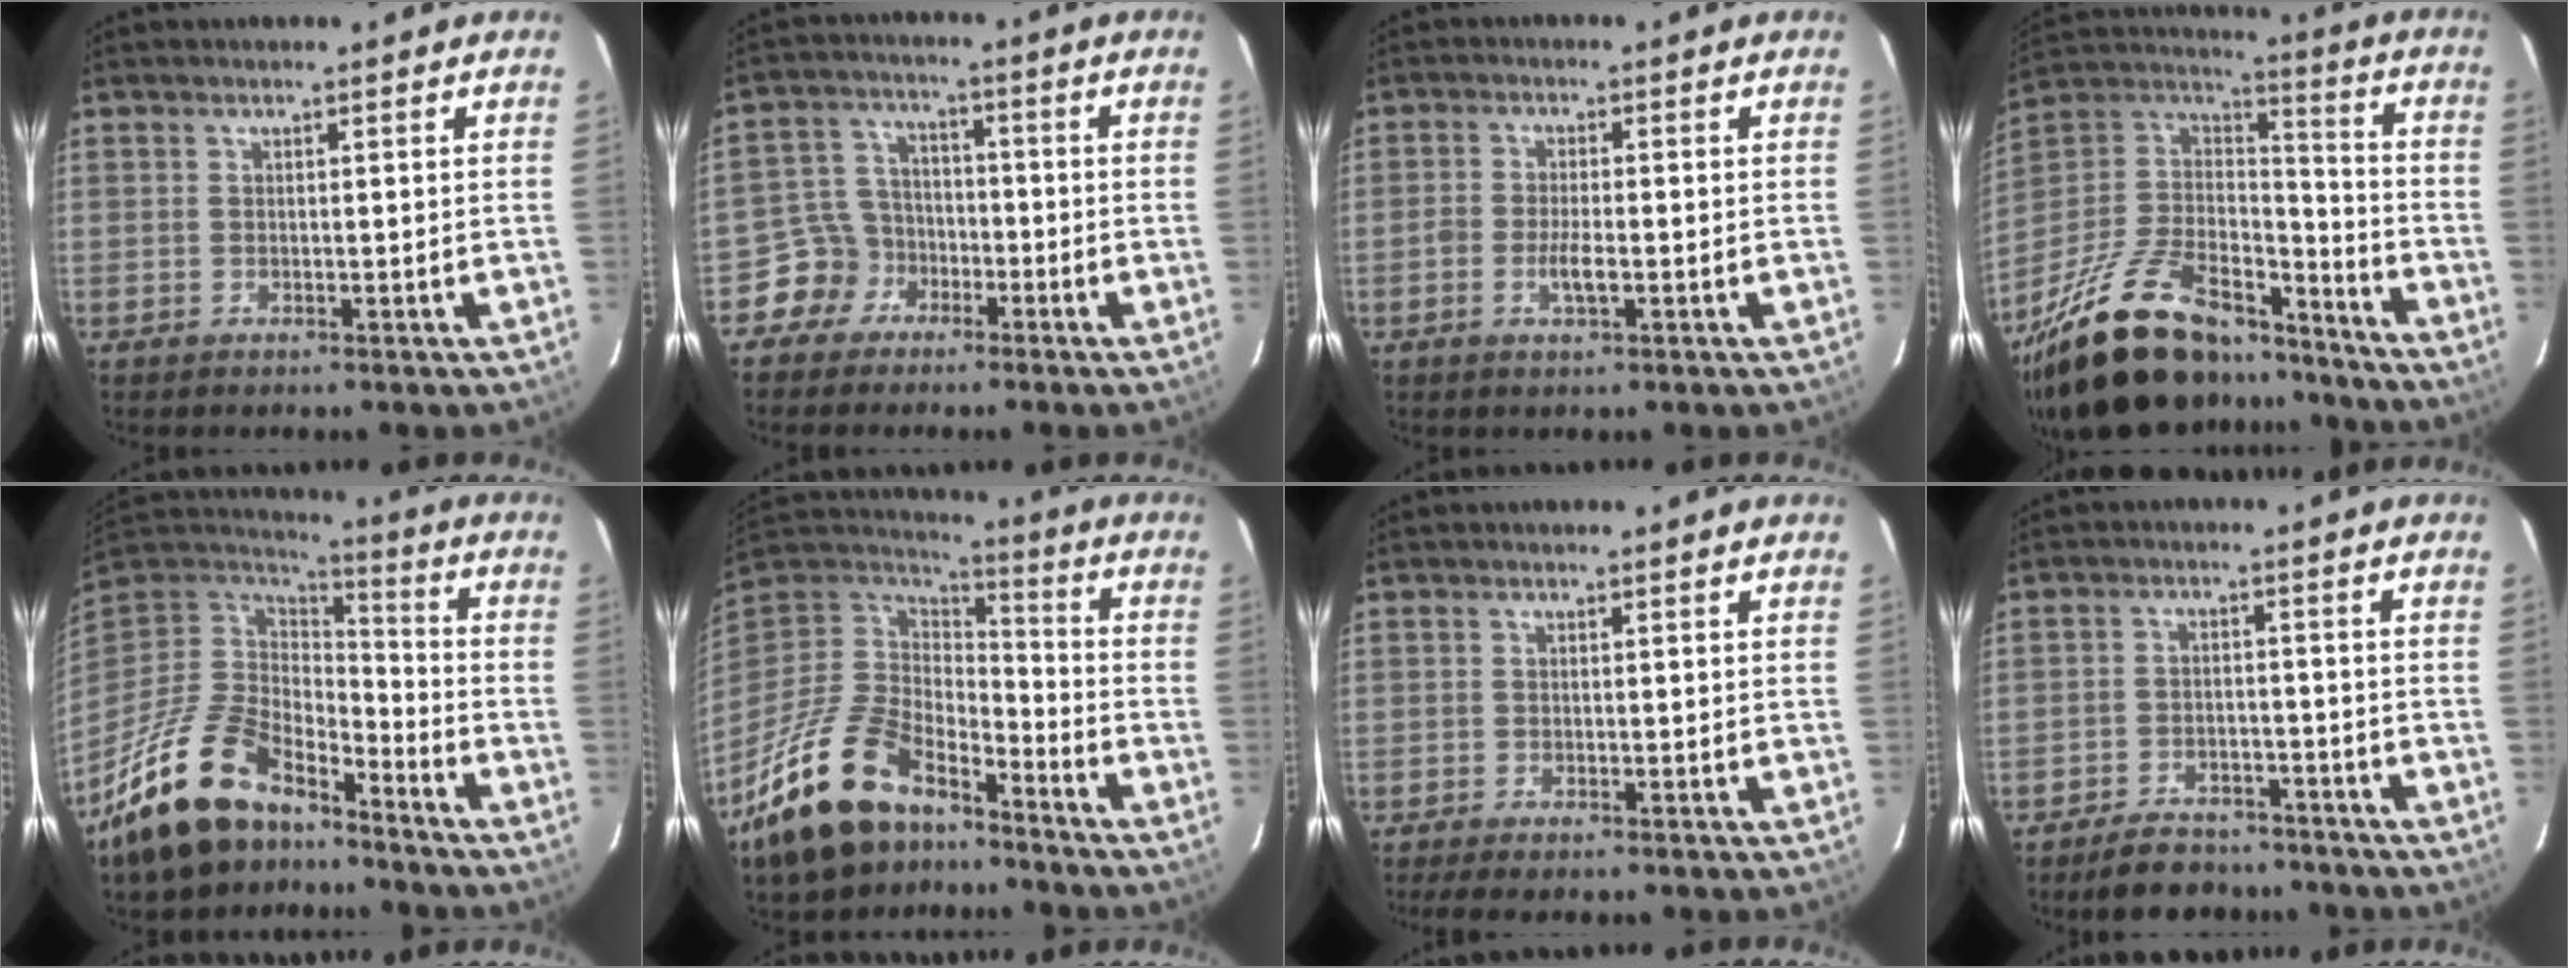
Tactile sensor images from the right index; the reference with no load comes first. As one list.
[{"total": 6.5, "force": [-4.0, 5.2, 0.1], "torque": [-0.013, 0.031, -0.078]}, {"total": 3.7, "force": [-1.4, 1.2, 3.2], "torque": [-0.072, -0.001, -0.028]}, {"total": 34.5, "force": [-25.0, 14.4, 18.9], "torque": [-0.380, -0.001, -0.391]}, {"total": 18.8, "force": [-13.9, 8.6, 9.3], "torque": [-0.201, -0.012, -0.239]}, {"total": 21.0, "force": [-14.6, 10.2, 11.2], "torque": [-0.247, -0.015, -0.249]}, {"total": 2.8, "force": [-2.2, 0.3, 1.6], "torque": [-0.038, -0.012, -0.040]}, {"total": 9.9, "force": [-8.2, 4.3, 3.3], "torque": [-0.082, 0.013, -0.115]}]